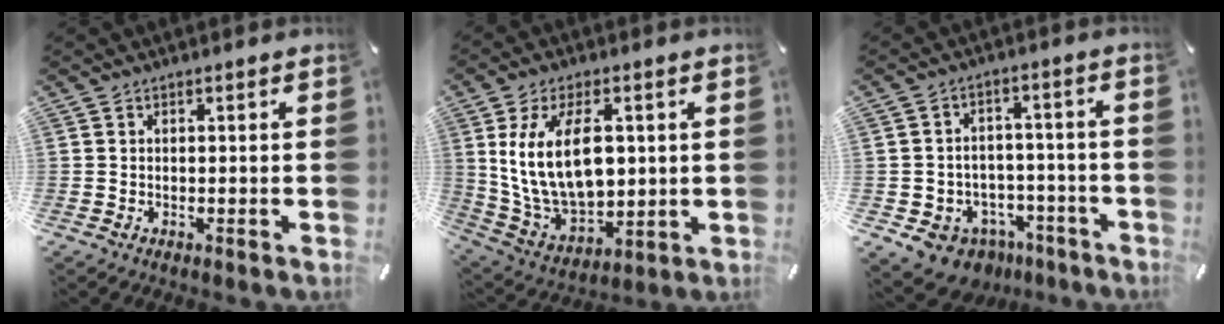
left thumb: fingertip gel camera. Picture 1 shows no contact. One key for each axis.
{"total": 17.1, "fx": 3.1, "fy": 10.5, "fz": 13.1, "tx": -0.260, "ty": -0.003, "tz": 0.053}
{"total": 7.9, "fx": -4.8, "fy": 6.0, "fz": 1.9, "tx": -0.031, "ty": 0.034, "tz": -0.078}